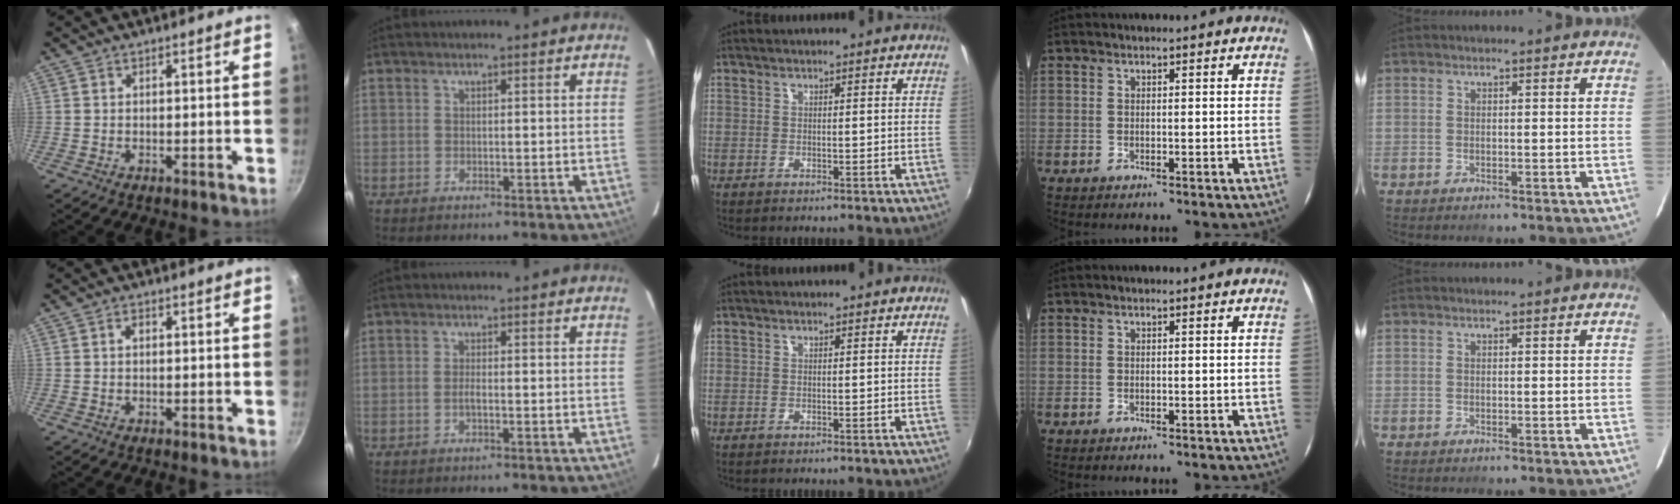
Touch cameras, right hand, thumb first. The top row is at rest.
{"thumb": {"total": 1.4, "force": [0.3, 1.0, 1.0], "torque": [-0.015, 0.004, 0.003]}, "index": {"total": 1.0, "force": [-0.4, 0.2, 0.9], "torque": [-0.019, -0.001, -0.007]}}